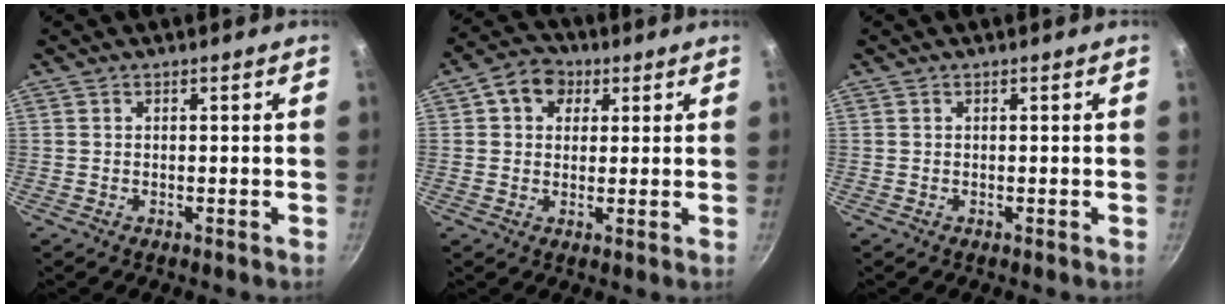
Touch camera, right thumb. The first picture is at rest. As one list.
[{"total": 7.1, "force": [2.6, 5.7, 3.4], "torque": [-0.028, 0.003, 0.029]}, {"total": 0.0}]